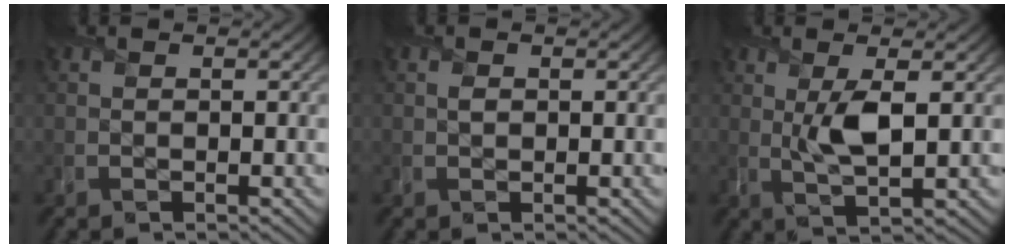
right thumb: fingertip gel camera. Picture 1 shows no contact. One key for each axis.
{"total": 0.7, "fx": 0.1, "fy": 0.6, "fz": 0.4, "tx": -0.009, "ty": -0.002, "tz": 0.002}
{"total": 4.4, "fx": 1.1, "fy": 1.2, "fz": 4.1, "tx": -0.082, "ty": -0.002, "tz": 0.024}